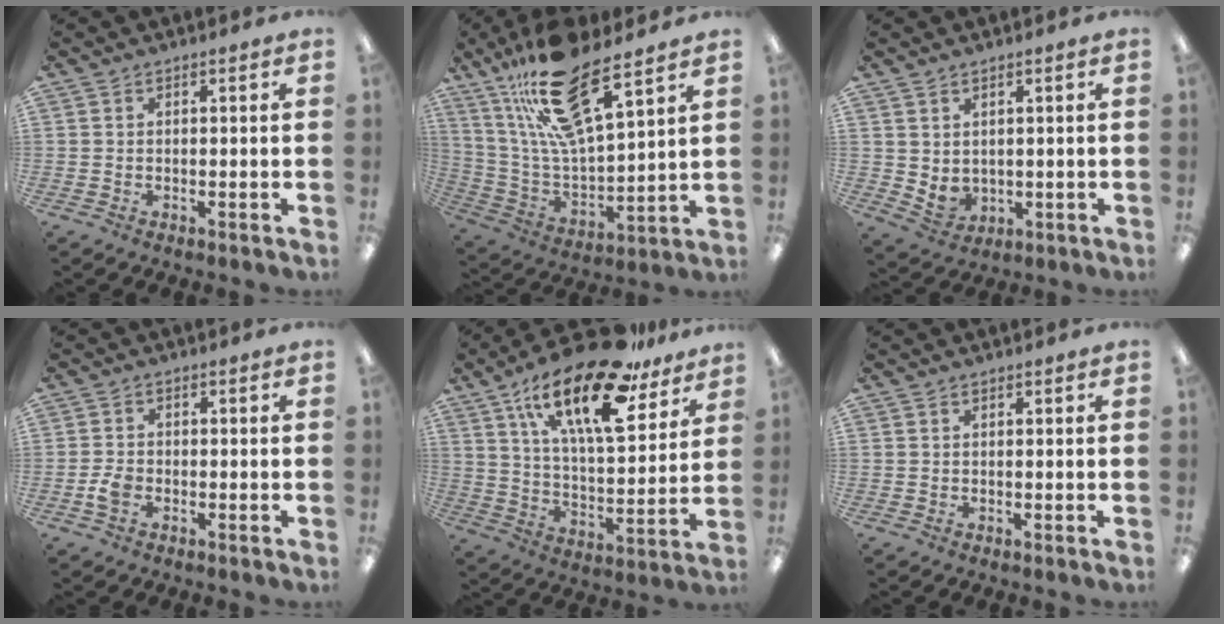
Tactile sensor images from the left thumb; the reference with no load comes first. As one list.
[{"total": 21.8, "force": [15.2, 5.9, 14.5], "torque": [-0.281, -0.079, 0.260]}, {"total": 3.6, "force": [1.4, 2.8, 1.8], "torque": [-0.042, -0.015, 0.025]}, {"total": 3.2, "force": [-1.3, 2.1, 2.0], "torque": [-0.041, 0.005, -0.024]}, {"total": 23.9, "force": [15.5, 8.9, 15.8], "torque": [-0.256, -0.091, 0.261]}, {"total": 0.0}]